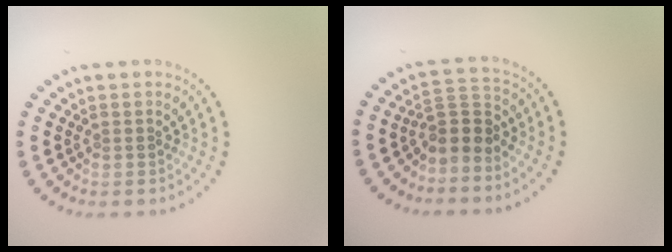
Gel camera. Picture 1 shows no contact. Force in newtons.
{"total": 2.8, "press": 2.1, "slide": 1.8}